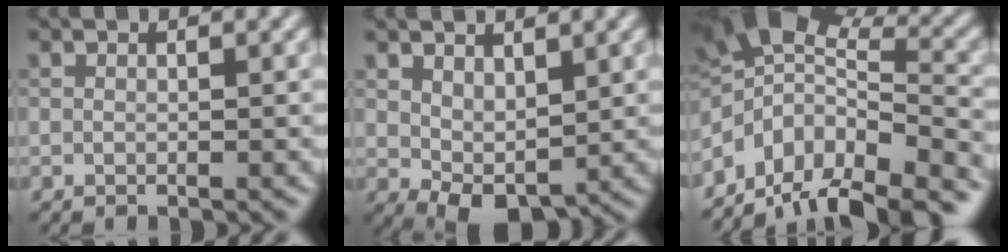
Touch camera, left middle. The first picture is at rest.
{"total": 3.7, "force": [1.1, 2.1, 2.8], "torque": [-0.057, -0.007, 0.023]}
{"total": 12.5, "force": [-8.4, 5.1, 7.7], "torque": [-0.151, 0.016, -0.136]}